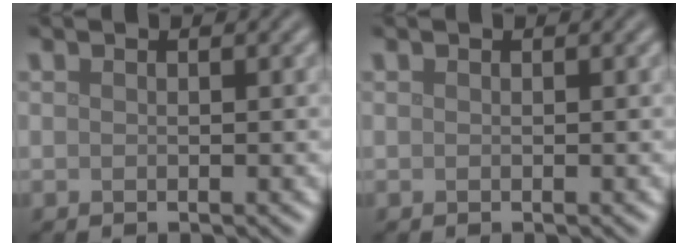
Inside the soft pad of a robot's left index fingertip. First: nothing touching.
{"total": 0.0}